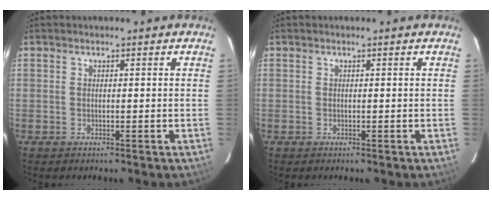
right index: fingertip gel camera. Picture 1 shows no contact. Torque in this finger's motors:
{"motor_torque": [0.13, -0.08, 0.02, 0.01]}